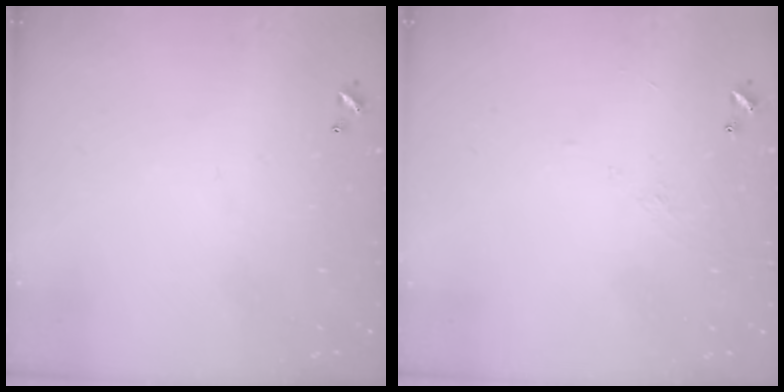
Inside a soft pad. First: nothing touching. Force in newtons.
{"total": 5.0, "press": 4.9, "slide": 0.5}